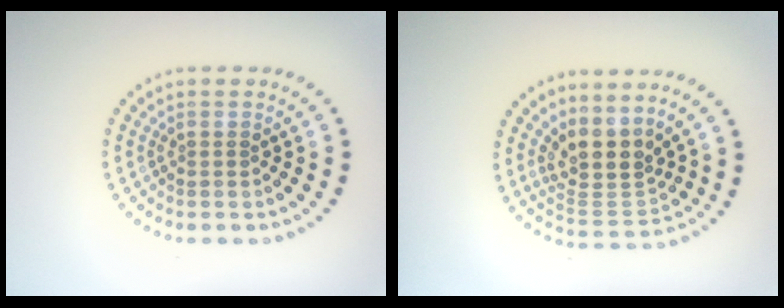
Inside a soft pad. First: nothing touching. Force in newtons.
{"total": 4.1, "press": 3.0, "slide": 2.7}